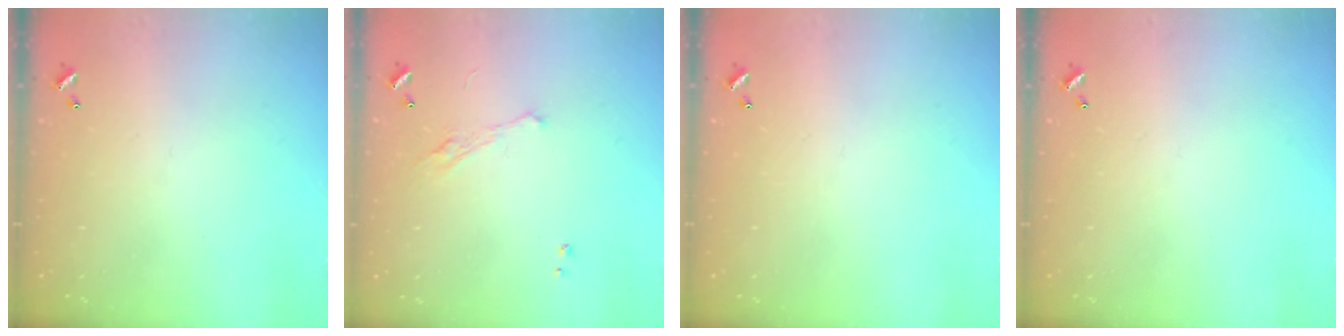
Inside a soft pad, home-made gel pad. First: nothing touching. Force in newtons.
{"total": 2.3, "press": 2.1, "slide": 0.8}
{"total": 0.0}
{"total": 0.0}